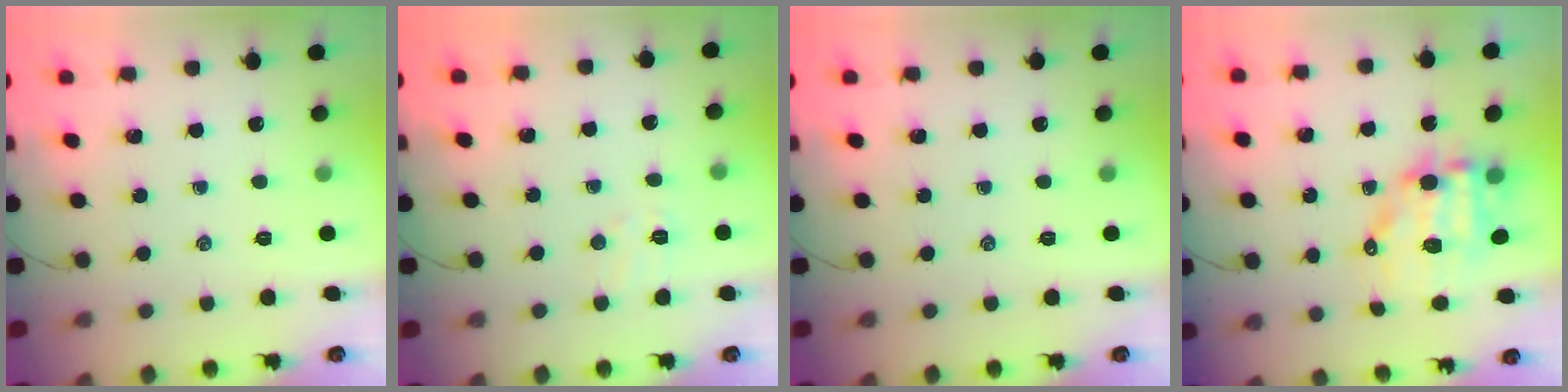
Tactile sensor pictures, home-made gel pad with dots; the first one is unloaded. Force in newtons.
{"total": 4.3, "press": 4.1, "slide": 1.3}
{"total": 0.0}
{"total": 8.7, "press": 8.4, "slide": 2.3}